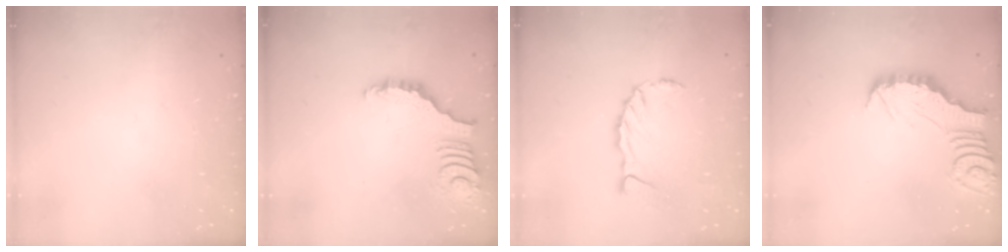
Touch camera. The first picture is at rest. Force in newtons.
{"total": 3.1, "press": 3.1, "slide": 0.5}
{"total": 5.9, "press": 5.9, "slide": 0.8}
{"total": 3.0, "press": 2.9, "slide": 0.3}